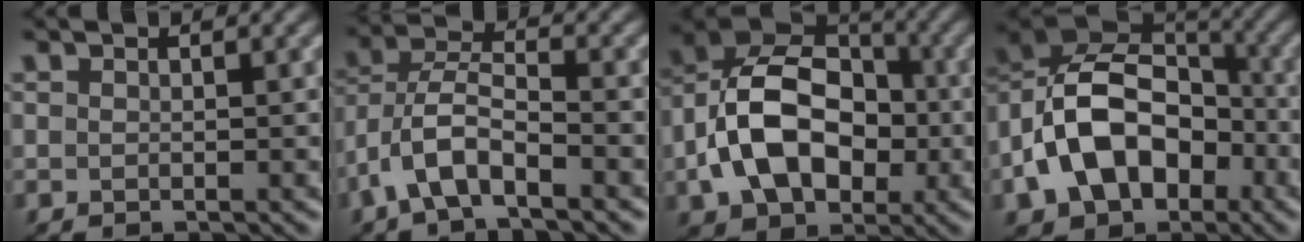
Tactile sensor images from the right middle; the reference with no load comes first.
{"total": 5.3, "force": [-3.0, 2.0, 3.9], "torque": [-0.079, 0.010, -0.064]}
{"total": 10.4, "force": [-1.9, 7.2, 7.3], "torque": [-0.137, 0.014, -0.042]}
{"total": 12.0, "force": [-3.7, 8.2, 7.9], "torque": [-0.143, 0.007, -0.066]}